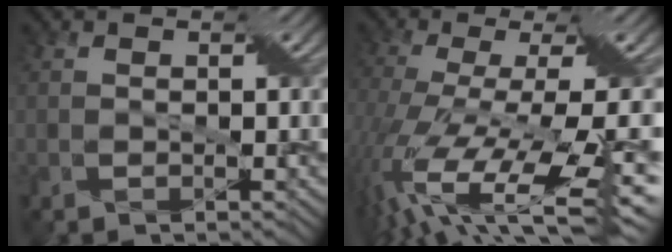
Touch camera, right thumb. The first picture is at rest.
{"total": 14.5, "force": [-4.6, 3.7, 13.2], "torque": [-0.289, -0.005, -0.068]}